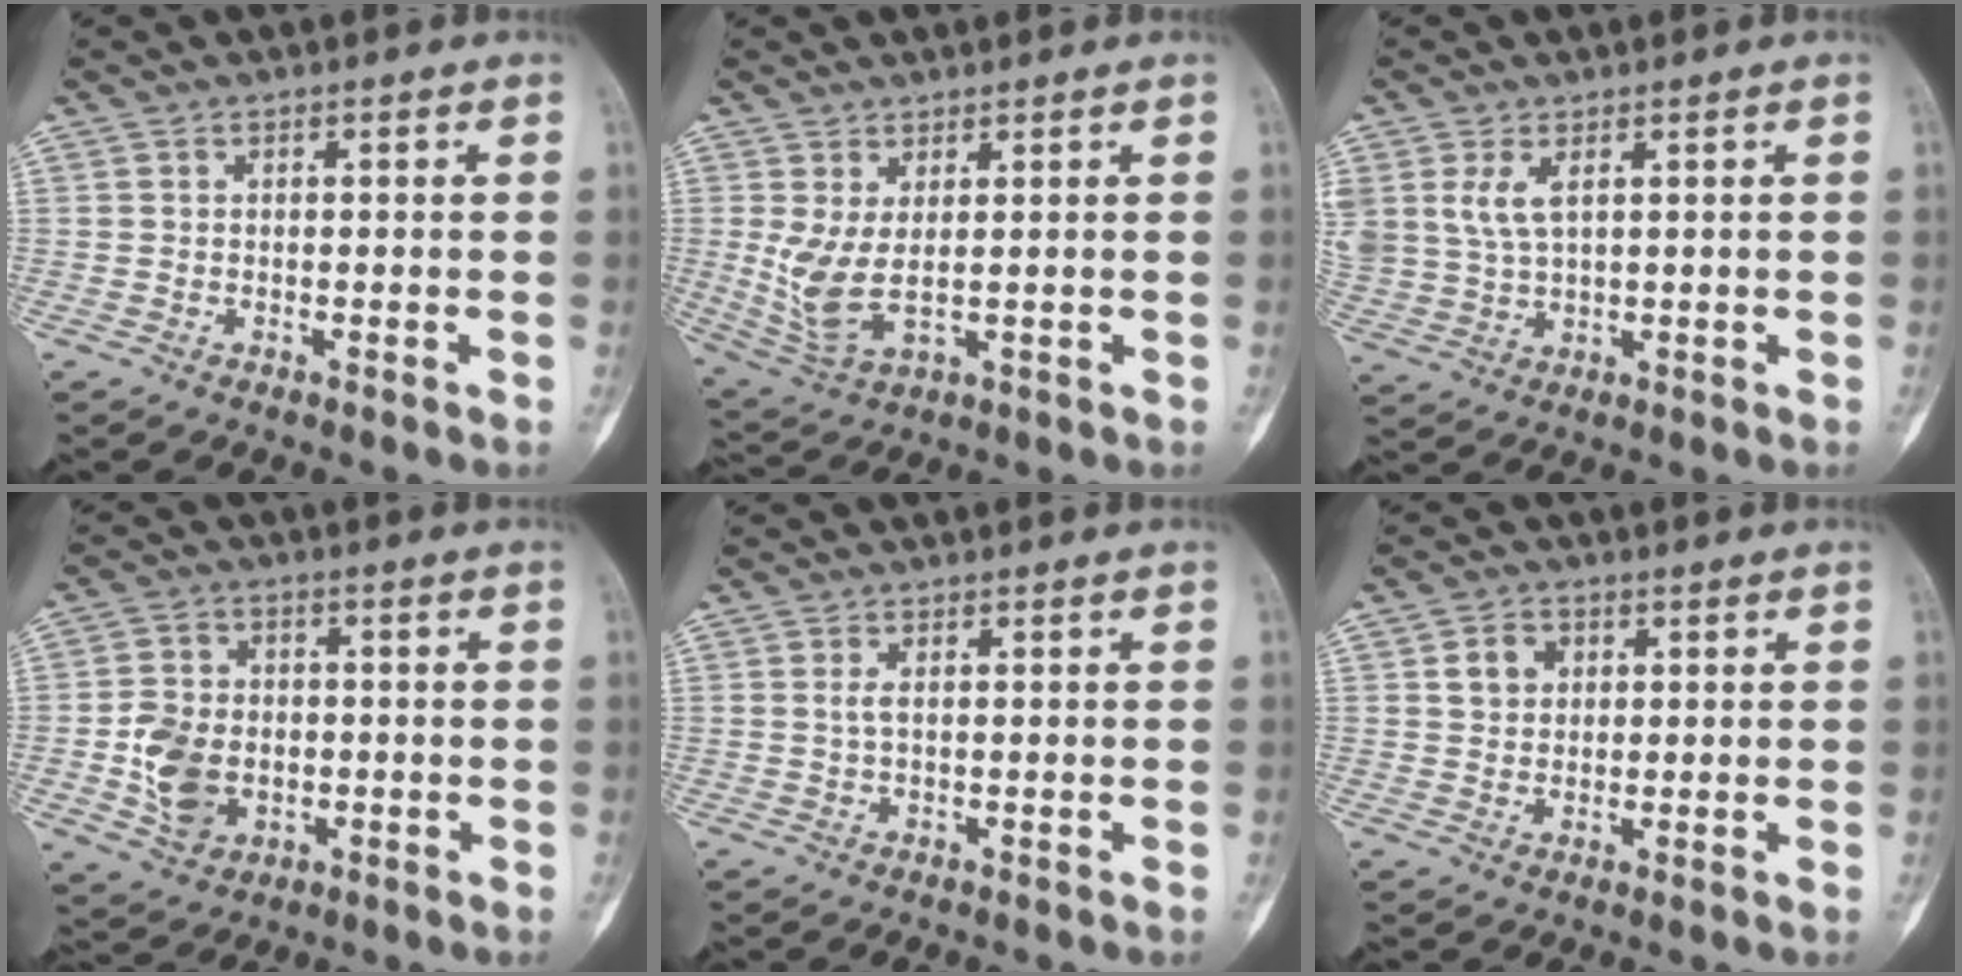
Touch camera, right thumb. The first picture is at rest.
{"total": 7.0, "force": [1.1, 3.0, 6.2], "torque": [-0.145, -0.013, 0.038]}
{"total": 6.0, "force": [2.4, 3.2, 4.5], "torque": [-0.103, -0.003, 0.059]}
{"total": 9.4, "force": [-1.6, 7.4, 5.6], "torque": [-0.080, 0.010, -0.023]}
{"total": 1.2, "force": [0.2, 0.4, 1.1], "torque": [-0.031, 0.001, 0.006]}
{"total": 4.2, "force": [1.3, 3.5, 2.0], "torque": [-0.015, 0.000, 0.022]}